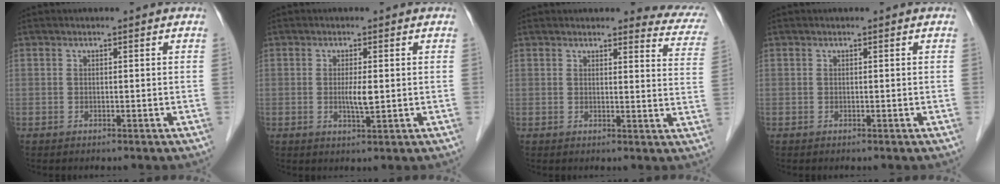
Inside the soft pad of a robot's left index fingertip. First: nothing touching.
{"total": 2.9, "force": [0.1, 0.3, 2.9], "torque": [-0.056, -0.005, 0.002]}
{"total": 9.7, "force": [9.2, 1.9, 2.6], "torque": [0.003, -0.025, 0.069]}
{"total": 0.0}